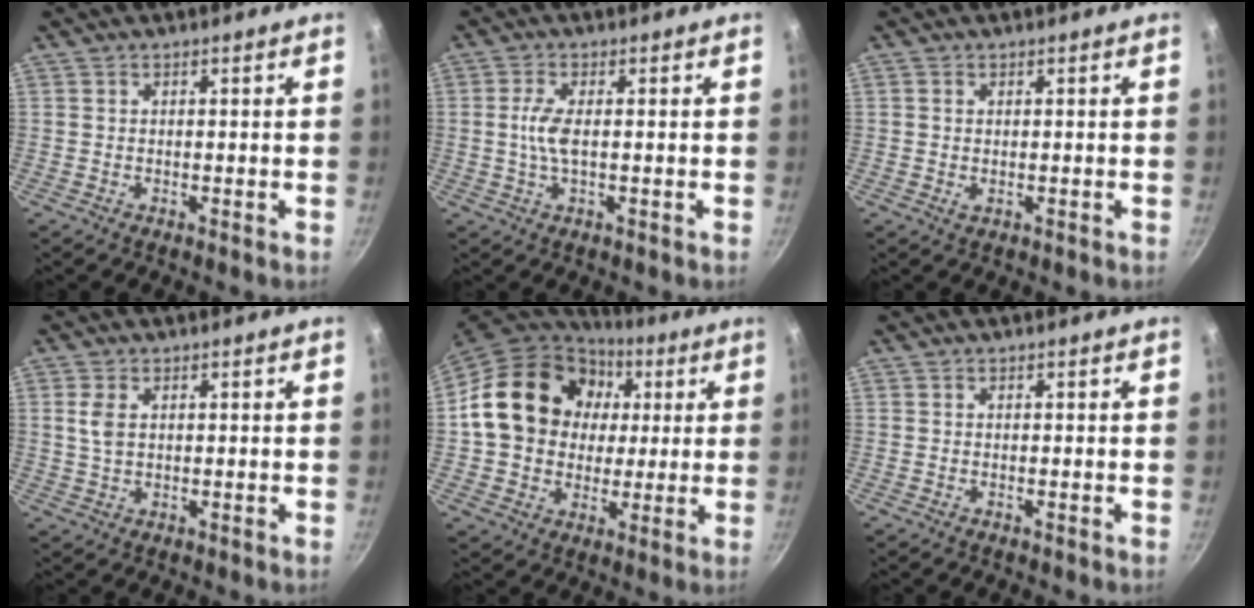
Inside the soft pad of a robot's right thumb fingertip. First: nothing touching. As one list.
[{"total": 4.4, "force": [0.0, 1.6, 4.1], "torque": [-0.098, 0.002, -0.002]}, {"total": 1.0, "force": [0.0, 0.7, 0.7], "torque": [-0.012, -0.001, 0.001]}, {"total": 3.9, "force": [1.0, 2.4, 2.8], "torque": [-0.055, -0.001, 0.020]}, {"total": 21.2, "force": [3.6, 17.5, 11.4], "torque": [-0.178, 0.027, 0.057]}, {"total": 0.0}]